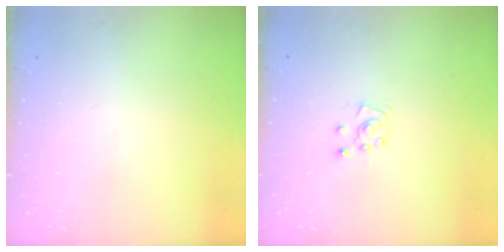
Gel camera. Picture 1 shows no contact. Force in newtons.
{"total": 6.2, "press": 6.1, "slide": 0.6}